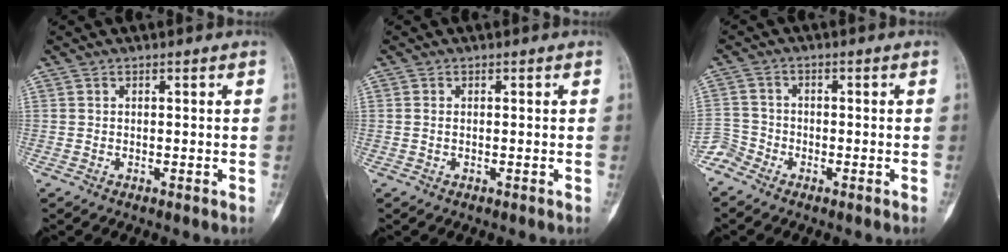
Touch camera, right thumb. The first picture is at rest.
{"total": 0.6, "force": [0.0, 0.4, 0.5], "torque": [-0.013, 0.000, 0.000]}
{"total": 3.6, "force": [-3.0, 2.0, 0.1], "torque": [0.004, 0.006, -0.072]}